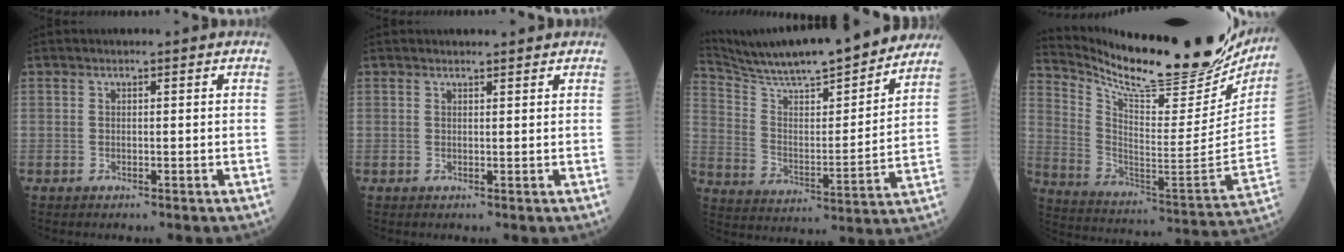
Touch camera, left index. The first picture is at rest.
{"total": 2.3, "force": [2.2, 0.1, 0.4], "torque": [-0.010, 0.009, 0.030]}
{"total": 23.8, "force": [21.4, 2.1, 10.1], "torque": [-0.177, -0.013, 0.323]}
{"total": 26.2, "force": [22.9, 5.1, 11.9], "torque": [-0.208, -0.068, 0.333]}